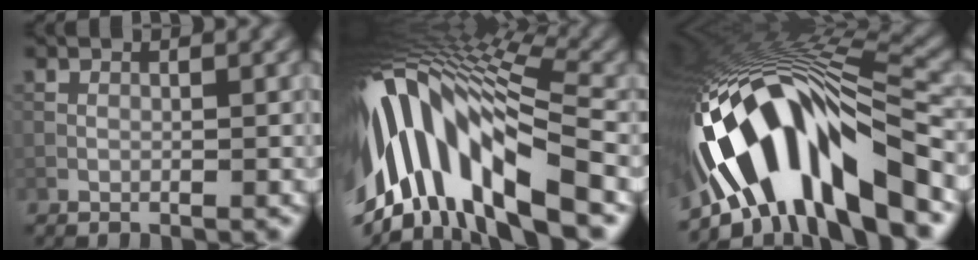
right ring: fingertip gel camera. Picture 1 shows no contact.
{"total": 15.7, "force": [-3.5, 6.6, 13.8], "torque": [-0.261, 0.007, -0.049]}
{"total": 14.4, "force": [-5.6, 4.9, 12.3], "torque": [-0.218, 0.021, -0.089]}